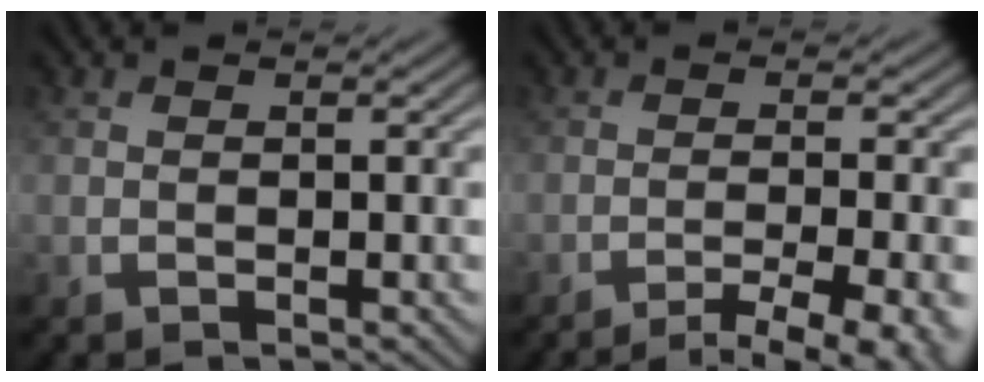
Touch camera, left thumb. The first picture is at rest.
{"total": 7.1, "force": [-4.8, 1.2, 5.2], "torque": [-0.073, -0.004, -0.066]}